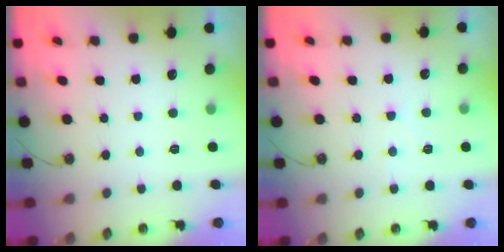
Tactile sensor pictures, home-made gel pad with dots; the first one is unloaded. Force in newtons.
{"total": 2.9, "press": 2.9, "slide": 0.5}